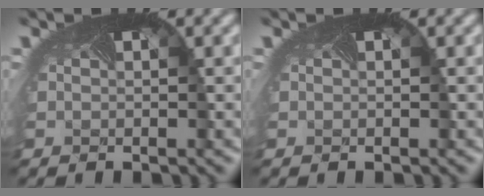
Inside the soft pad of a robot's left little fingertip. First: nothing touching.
{"total": 0.0}